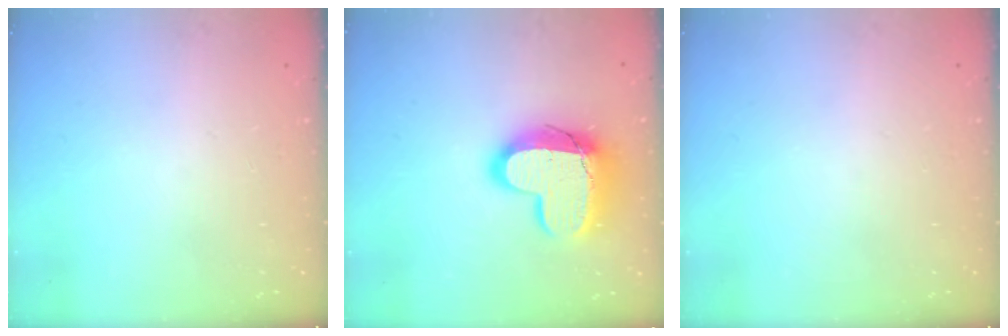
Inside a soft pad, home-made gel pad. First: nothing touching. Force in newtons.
{"total": 15.8, "press": 15.7, "slide": 1.0}
{"total": 0.0}